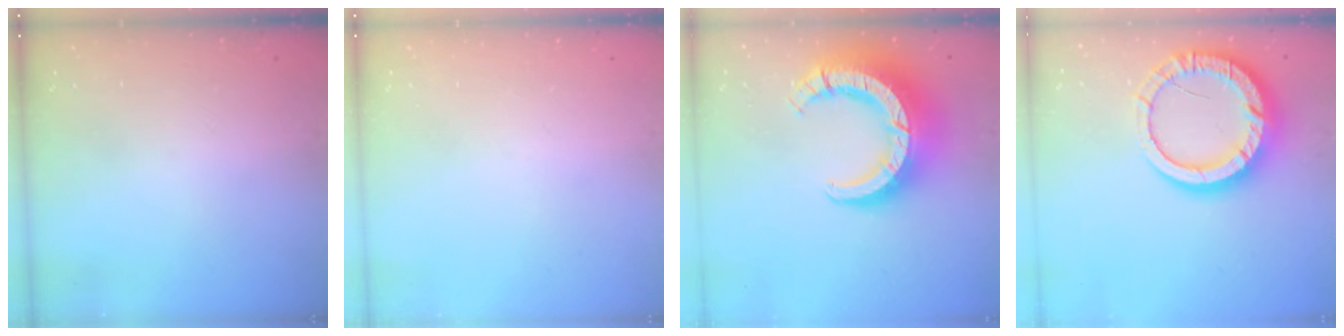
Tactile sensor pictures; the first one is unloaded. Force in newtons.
{"total": 0.0}
{"total": 18.5, "press": 18.4, "slide": 1.8}
{"total": 16.6, "press": 16.6, "slide": 1.6}